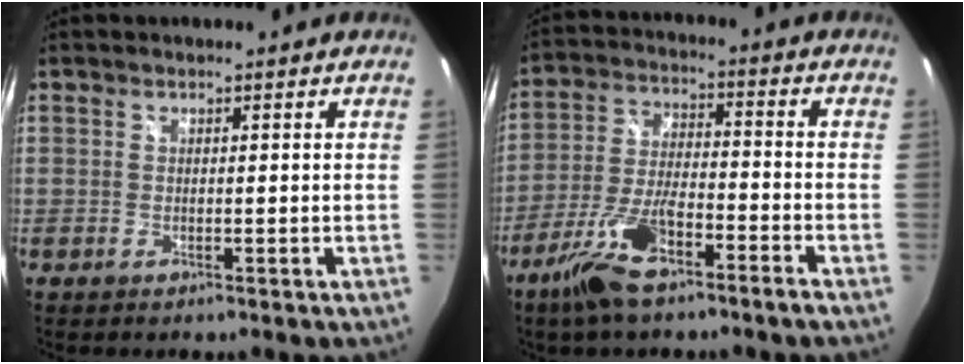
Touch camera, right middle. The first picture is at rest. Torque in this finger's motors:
{"motor_torque": [1.10, -1.04, 0.69, 0.21]}